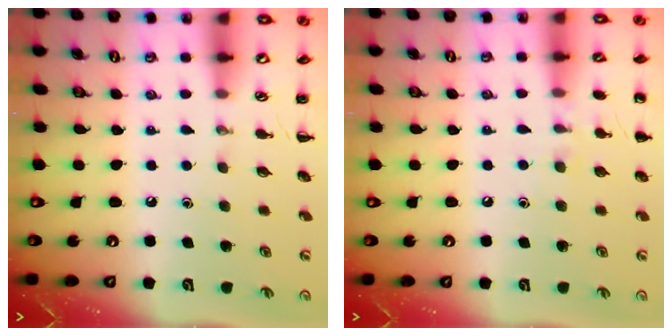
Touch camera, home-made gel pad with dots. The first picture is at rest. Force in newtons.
{"total": 5.9, "press": 5.8, "slide": 1.4}